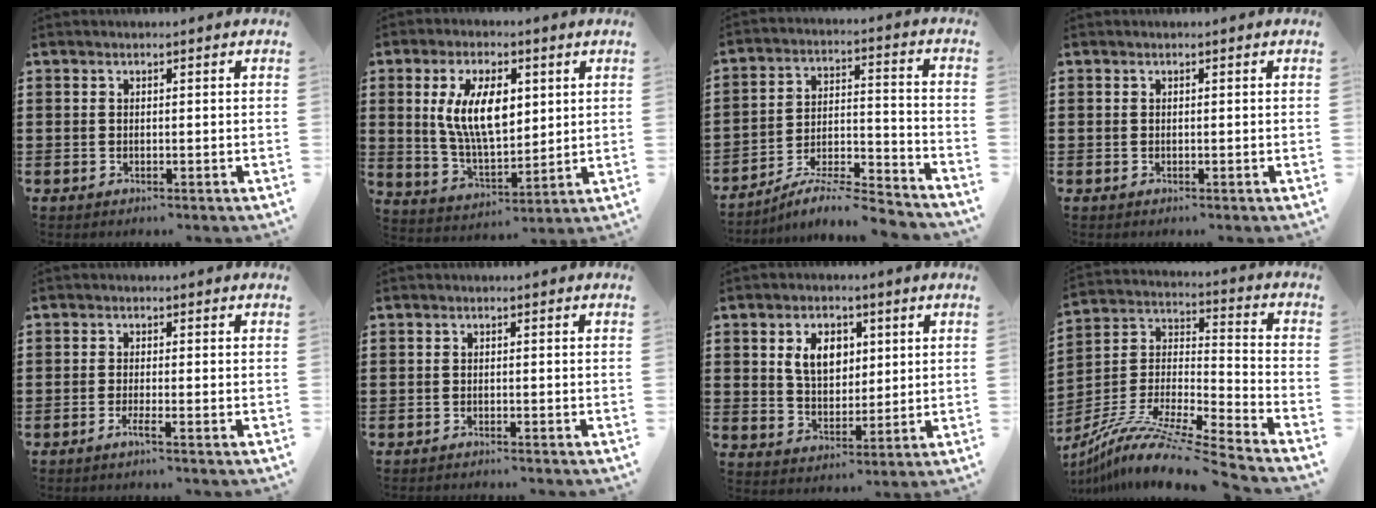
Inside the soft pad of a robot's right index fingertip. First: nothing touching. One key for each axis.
{"total": 10.6, "fx": 2.8, "fy": 5.1, "fz": 8.9, "tx": -0.183, "ty": 0.005, "tz": 0.047}
{"total": 7.0, "fx": -6.5, "fy": 0.3, "fz": 2.5, "tx": -0.038, "ty": -0.003, "tz": -0.129}
{"total": 0.0}
{"total": 1.8, "fx": -1.2, "fy": -0.1, "fz": 1.3, "tx": -0.029, "ty": -0.006, "tz": -0.024}
{"total": 0.9, "fx": -0.9, "fy": -0.1, "fz": 0.1, "tx": -0.004, "ty": -0.001, "tz": -0.017}
{"total": 6.2, "fx": 2.0, "fy": 4.3, "fz": 4.0, "tx": -0.087, "ty": 0.012, "tz": 0.033}
{"total": 11.2, "fx": -9.5, "fy": 0.6, "fz": 6.0, "tx": -0.119, "ty": 0.000, "tz": -0.189}